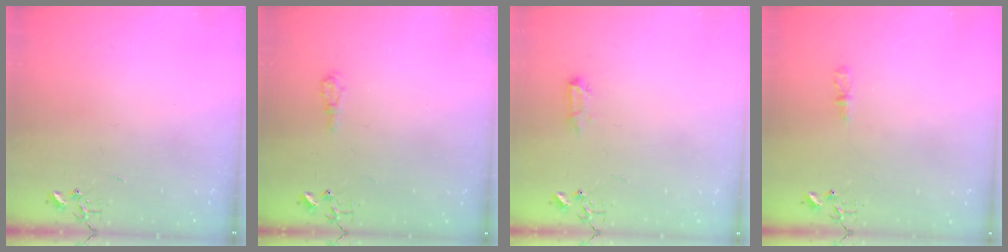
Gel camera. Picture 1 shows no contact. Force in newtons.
{"total": 6.5, "press": 6.5, "slide": 0.7}
{"total": 7.7, "press": 7.6, "slide": 0.9}
{"total": 4.0, "press": 4.0, "slide": 0.5}